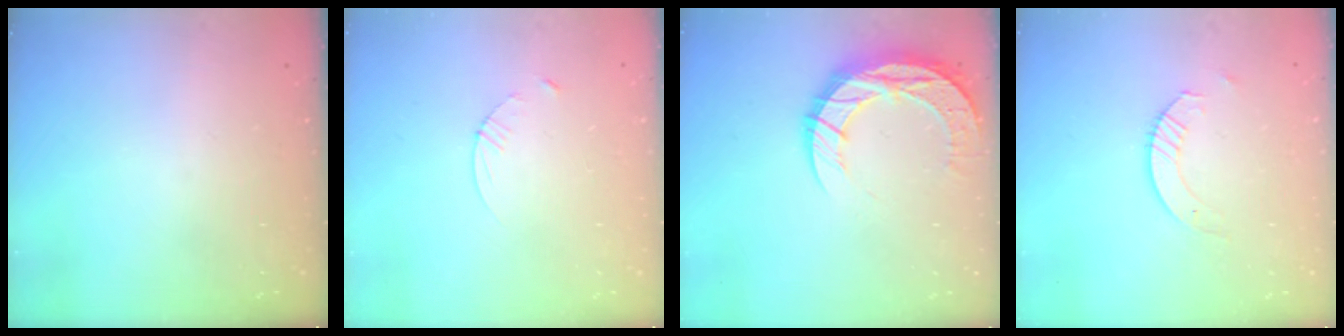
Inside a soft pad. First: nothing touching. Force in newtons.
{"total": 3.4, "press": 3.3, "slide": 0.3}
{"total": 13.1, "press": 13.1, "slide": 0.9}
{"total": 4.1, "press": 4.1, "slide": 0.4}